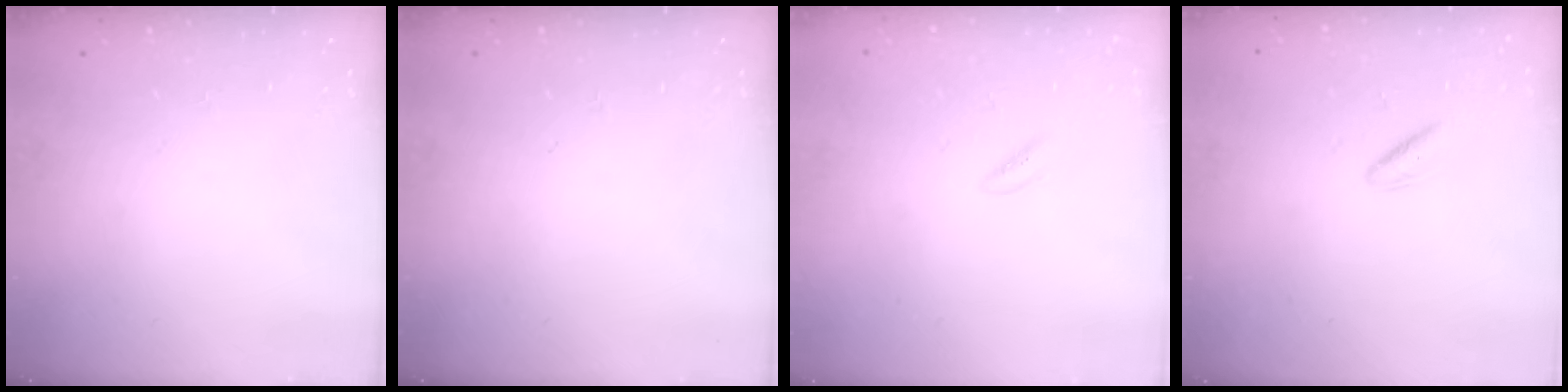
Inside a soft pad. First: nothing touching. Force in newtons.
{"total": 0.0}
{"total": 1.3, "press": 1.1, "slide": 0.7}
{"total": 3.2, "press": 3.0, "slide": 1.2}